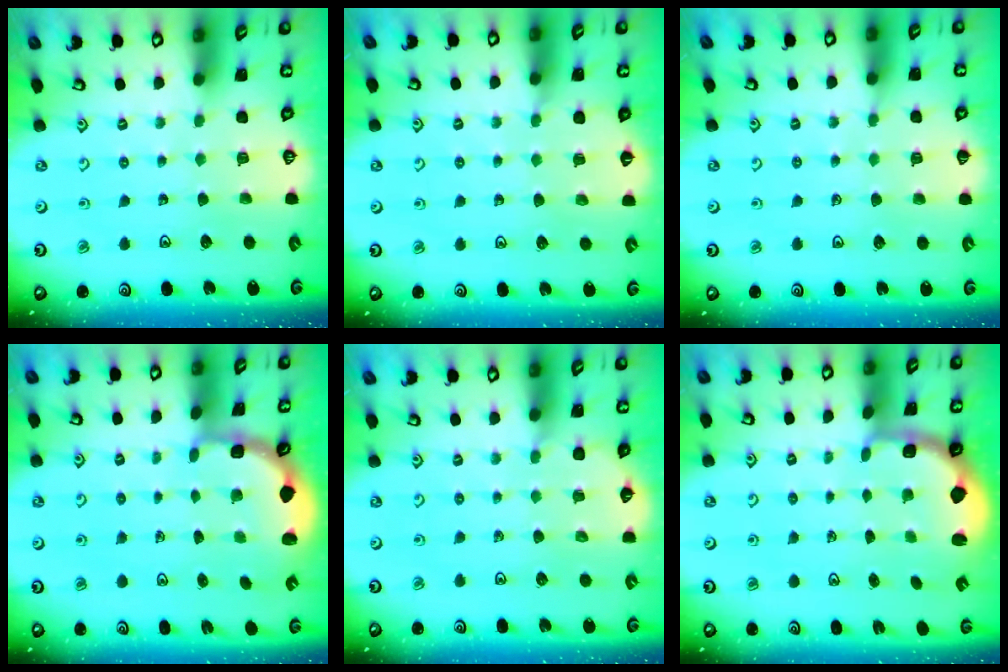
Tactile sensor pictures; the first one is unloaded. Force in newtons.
{"total": 3.9, "press": 3.8, "slide": 0.5}
{"total": 3.0, "press": 2.9, "slide": 0.5}
{"total": 2.4, "press": 1.8, "slide": 1.7}
{"total": 4.7, "press": 4.7, "slide": 0.7}
{"total": 2.5, "press": 1.2, "slide": 2.2}